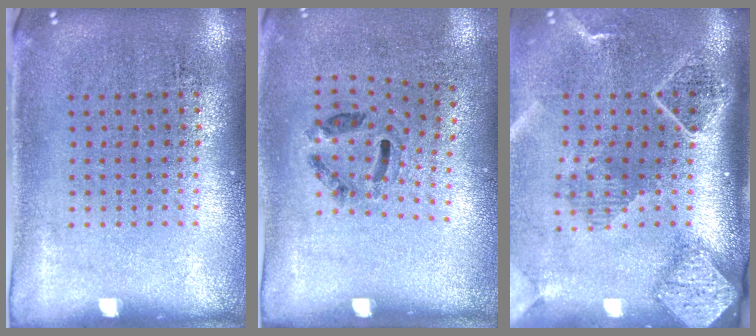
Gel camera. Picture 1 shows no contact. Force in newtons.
{"total": 1.3, "press": 0.7, "slide": 1.0}
{"total": 2.7, "press": 2.0, "slide": 1.9}